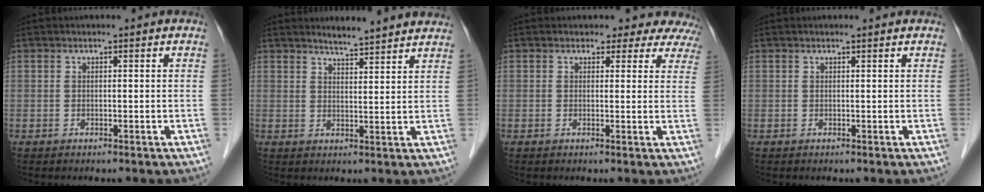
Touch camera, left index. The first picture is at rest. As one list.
[{"total": 6.4, "force": [6.0, 0.3, 2.3], "torque": [-0.043, 0.007, 0.077]}, {"total": 7.2, "force": [6.7, 2.8, 0.0], "torque": [0.040, -0.004, 0.039]}, {"total": 0.8, "force": [0.8, 0.1, 0.3], "torque": [-0.011, 0.008, 0.011]}]